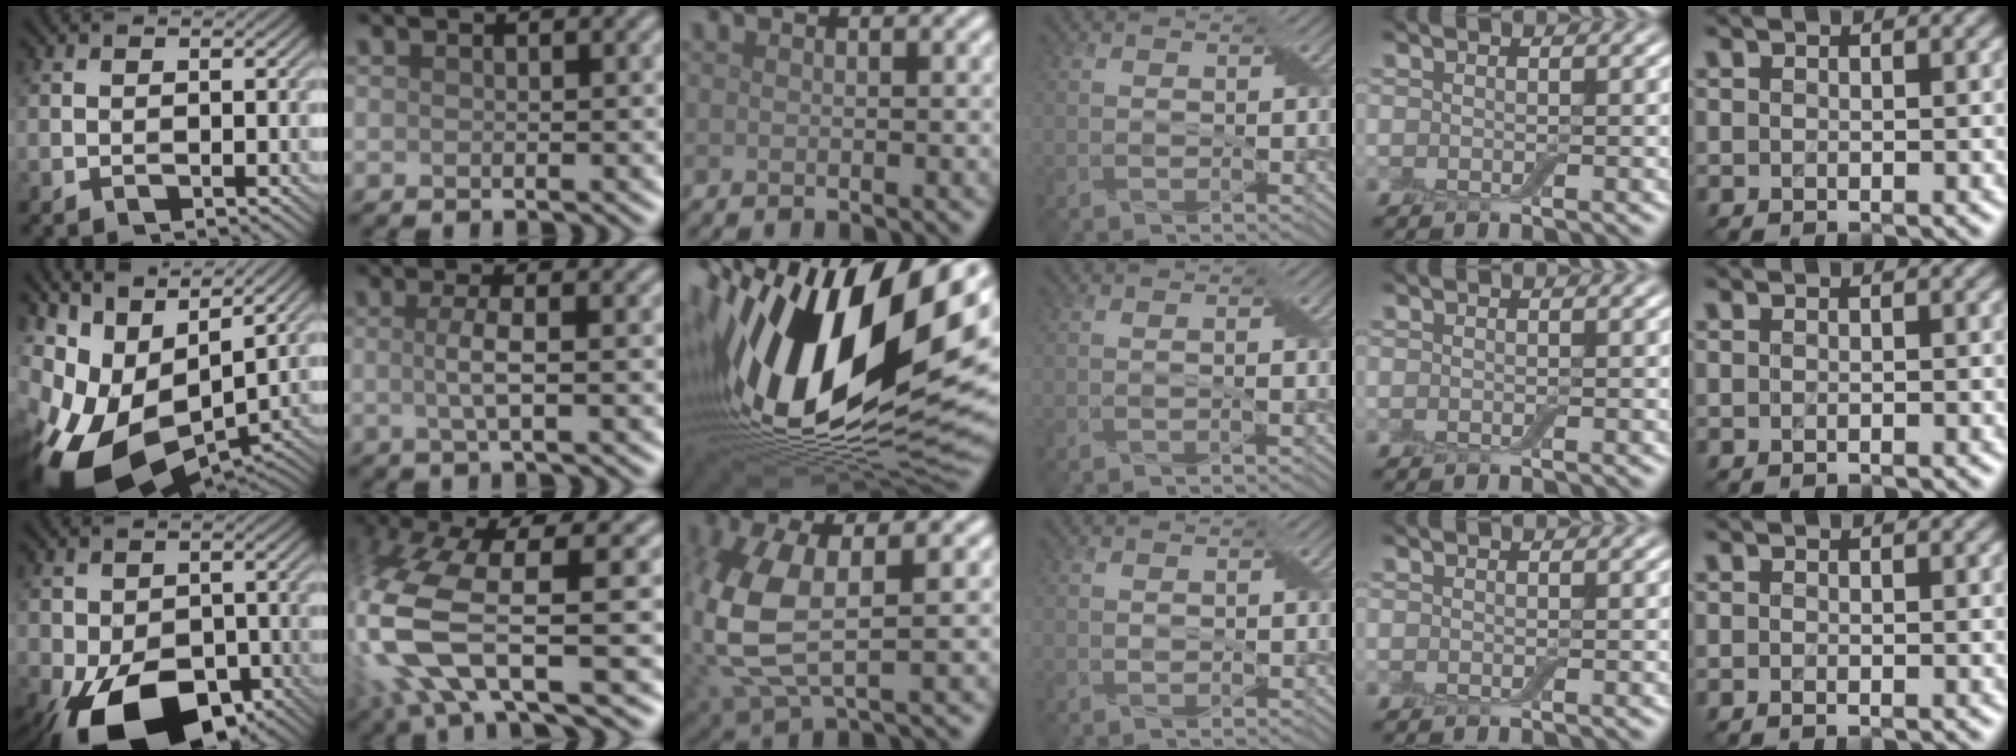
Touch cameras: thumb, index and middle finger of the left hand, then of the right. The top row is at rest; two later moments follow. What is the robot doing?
{"motion": "extract", "object": "airpods case & airpods"}